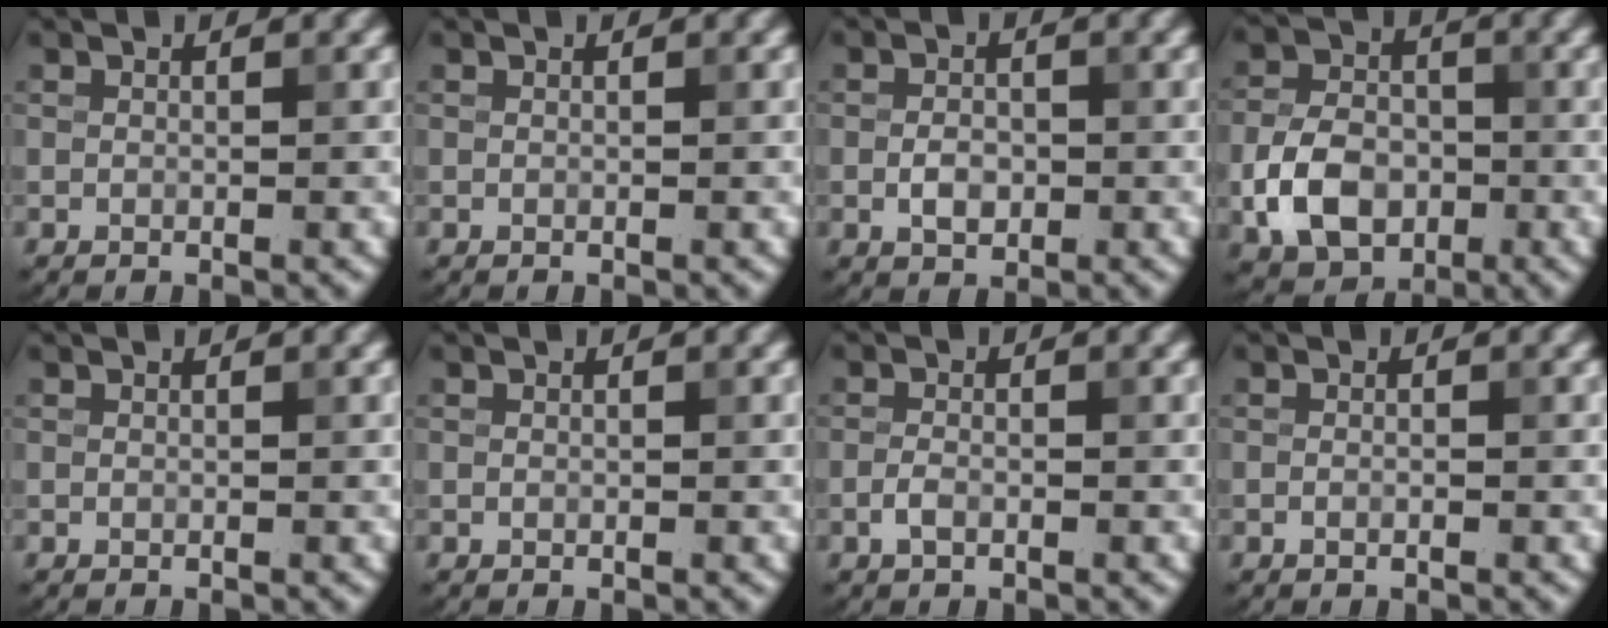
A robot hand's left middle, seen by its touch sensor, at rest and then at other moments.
{"total": 0.0}
{"total": 2.2, "force": [-0.5, 1.4, 1.6], "torque": [-0.030, 0.001, -0.012]}
{"total": 6.5, "force": [-2.2, 4.7, 4.0], "torque": [-0.078, 0.002, -0.048]}
{"total": 0.0}
{"total": 0.0}
{"total": 1.3, "force": [-0.6, 0.6, 1.0], "torque": [-0.022, 0.001, -0.016]}
{"total": 0.7, "force": [-0.3, 0.3, 0.6], "torque": [-0.011, -0.003, -0.005]}